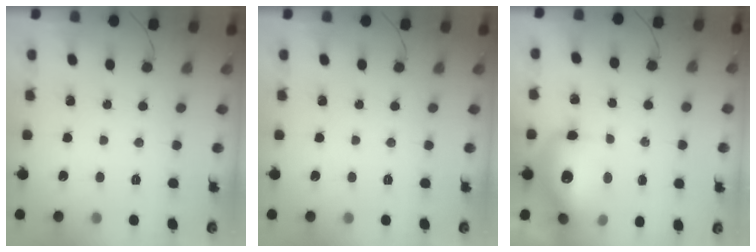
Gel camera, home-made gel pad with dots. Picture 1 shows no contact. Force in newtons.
{"total": 0.0}
{"total": 15.6, "press": 15.1, "slide": 3.7}